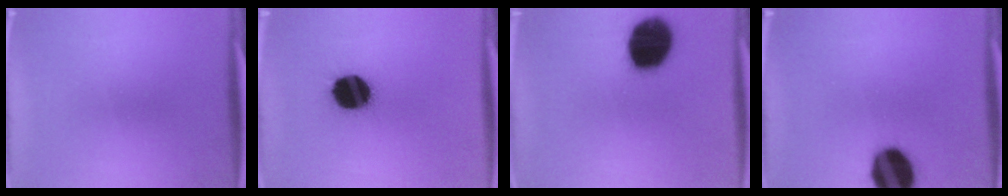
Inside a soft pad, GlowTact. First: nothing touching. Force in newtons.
{"total": 15.0}
{"total": 19.2}
{"total": 15.8}